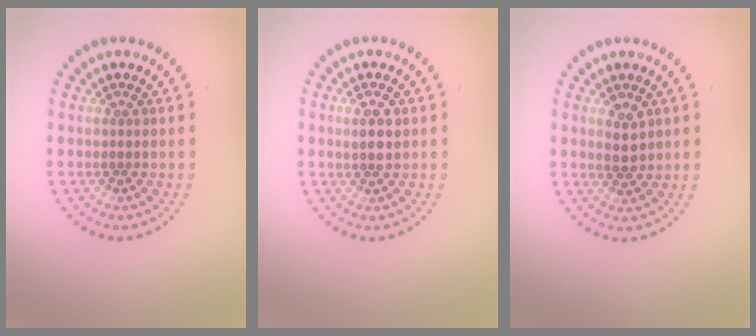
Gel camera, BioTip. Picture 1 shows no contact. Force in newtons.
{"total": 1.7, "press": 1.7, "slide": 0.3}
{"total": 2.0, "press": 1.9, "slide": 0.4}